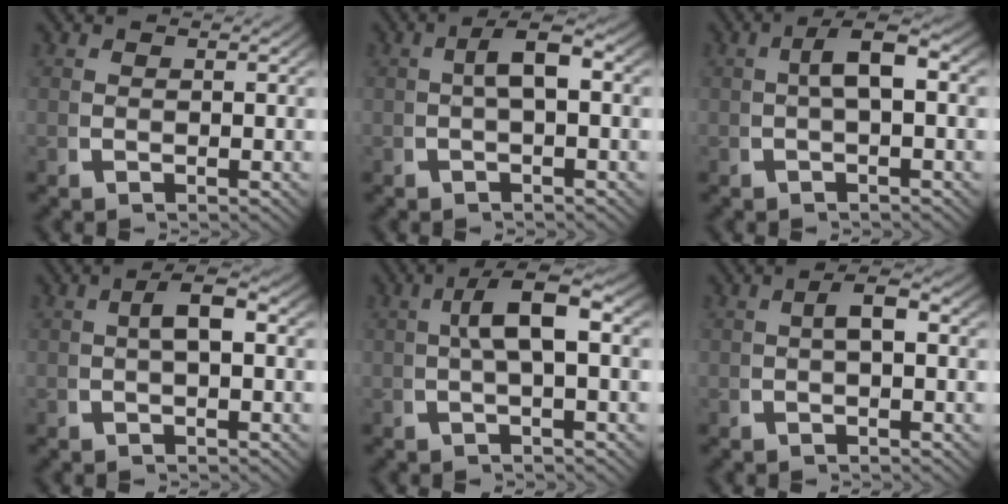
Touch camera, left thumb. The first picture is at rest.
{"total": 3.3, "force": [0.0, 1.4, 3.0], "torque": [-0.056, 0.006, -0.001]}
{"total": 3.7, "force": [0.1, 1.5, 3.4], "torque": [-0.062, 0.007, -0.001]}
{"total": 2.9, "force": [0.0, 1.2, 2.6], "torque": [-0.048, 0.006, -0.001]}
{"total": 5.6, "force": [0.6, 2.1, 5.1], "torque": [-0.092, 0.011, 0.002]}
{"total": 2.3, "force": [-0.2, 1.0, 2.0], "torque": [-0.038, 0.004, -0.004]}